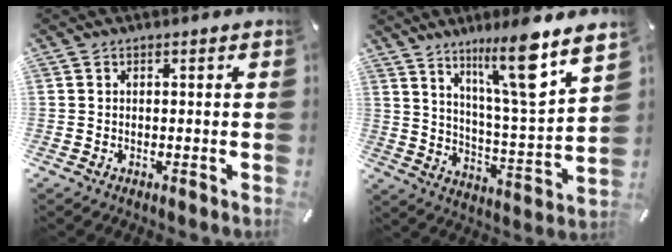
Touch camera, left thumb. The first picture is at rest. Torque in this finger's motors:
{"motor_torque": [2.27, 1.67, 1.39, -1.38, 0.17]}